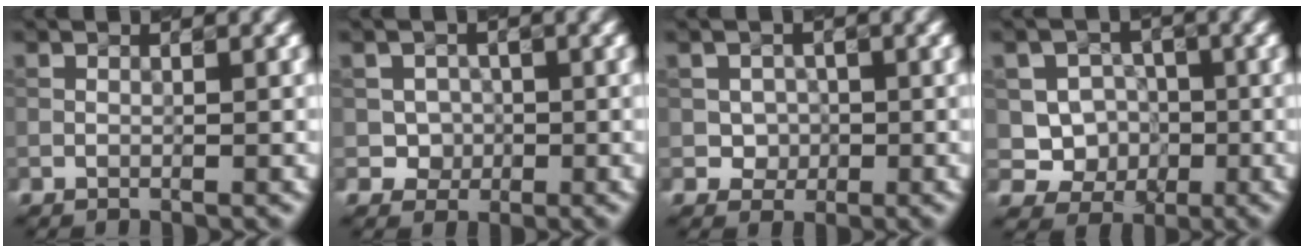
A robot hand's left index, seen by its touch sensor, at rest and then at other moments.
{"total": 1.9, "force": [-0.2, 1.8, 0.4], "torque": [0.005, -0.001, -0.001]}
{"total": 1.9, "force": [0.0, 1.8, 0.6], "torque": [-0.004, -0.001, 0.007]}
{"total": 4.8, "force": [-0.4, 4.4, 1.8], "torque": [-0.008, 0.003, -0.029]}